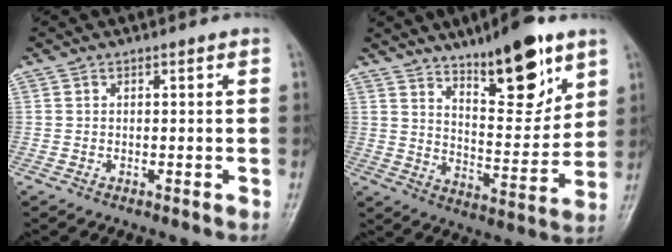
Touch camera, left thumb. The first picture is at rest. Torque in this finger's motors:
{"motor_torque": [0.69, 0.37, 1.17, -1.60, 0.15]}